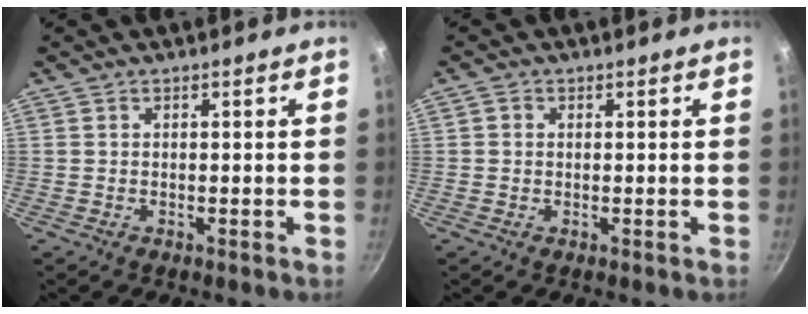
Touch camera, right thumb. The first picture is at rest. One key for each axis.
{"total": 1.2, "fx": 0.2, "fy": 1.1, "fz": 0.4, "tx": -0.006, "ty": 0.002, "tz": 0.000}